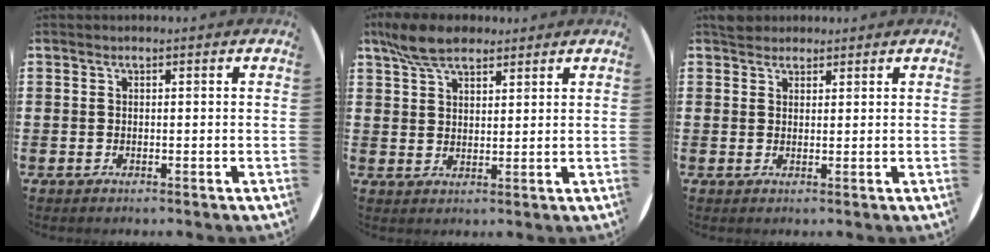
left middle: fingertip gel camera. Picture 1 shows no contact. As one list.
[{"total": 6.5, "force": [5.2, 2.7, 2.9], "torque": [-0.071, 0.001, 0.098]}, {"total": 2.1, "force": [1.9, 0.8, 0.0], "torque": [0.003, 0.003, 0.037]}]